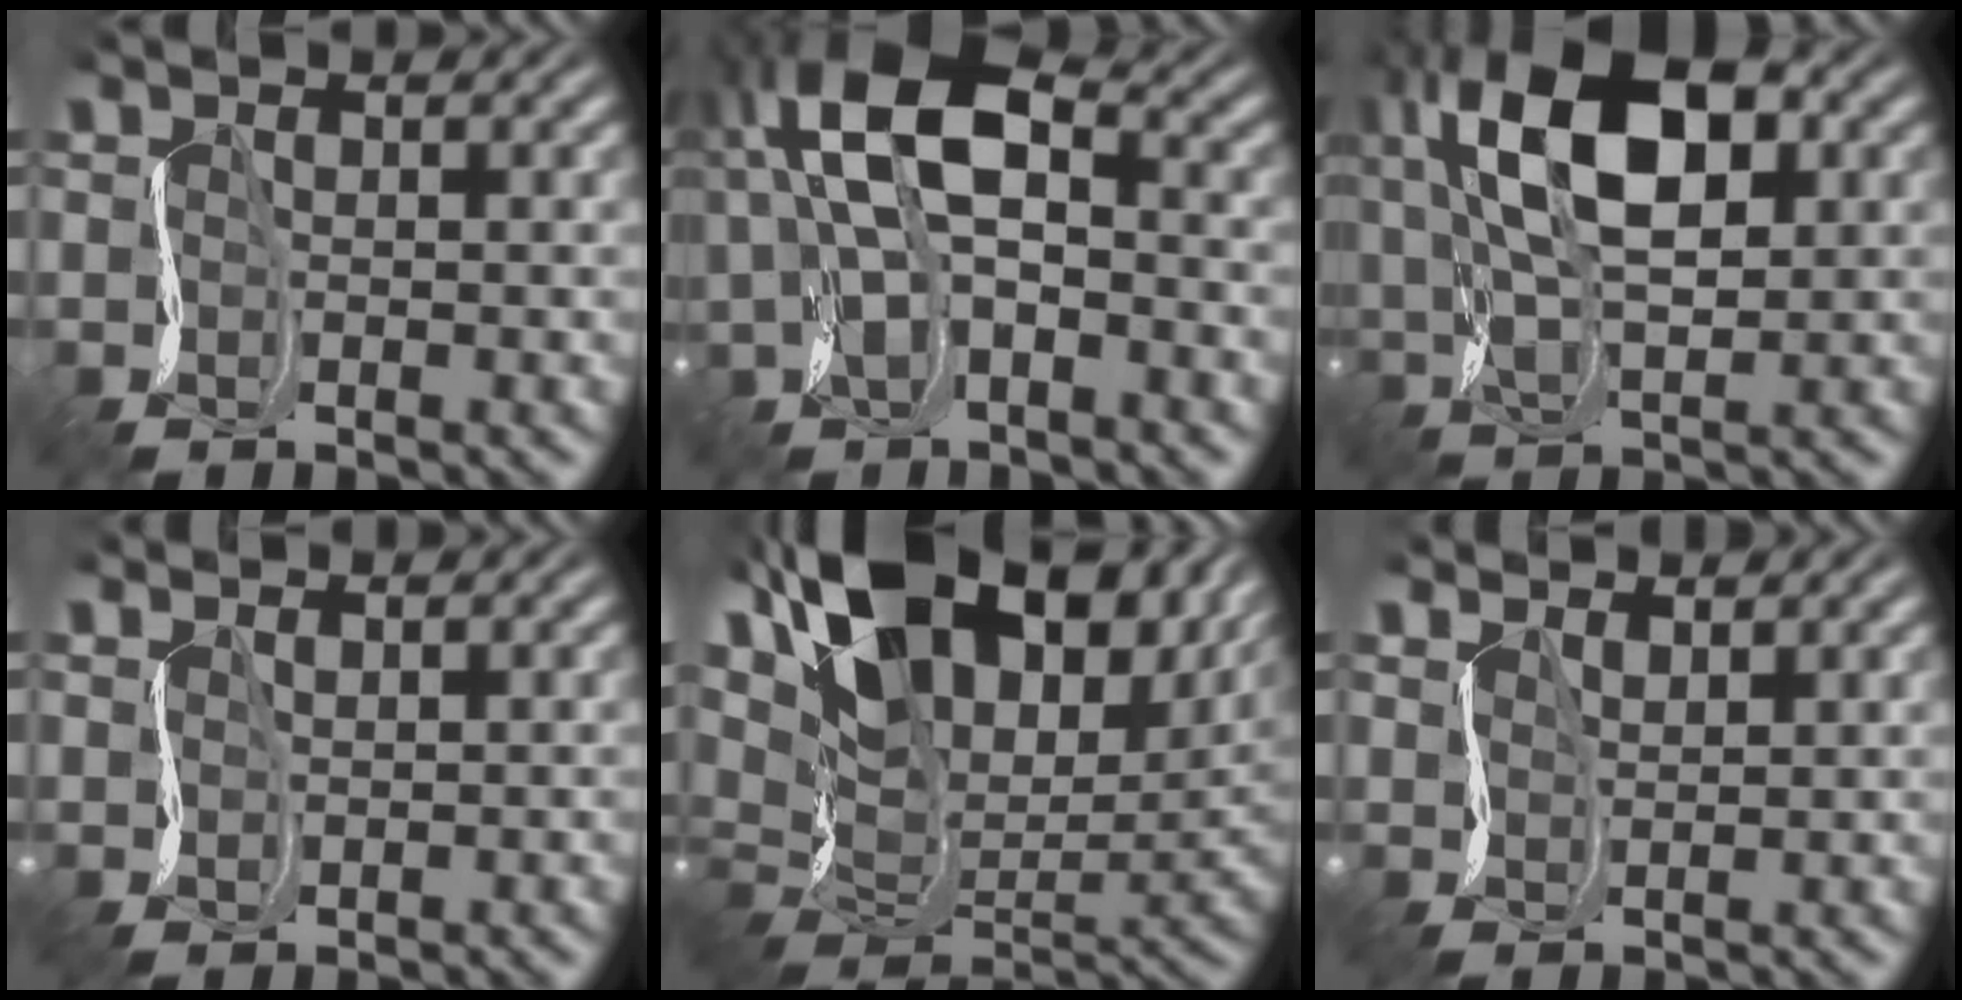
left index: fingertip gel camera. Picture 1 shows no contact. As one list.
[{"total": 8.8, "force": [1.4, 4.5, 7.5], "torque": [-0.148, 0.019, 0.016]}, {"total": 11.7, "force": [4.3, 5.6, 9.3], "torque": [-0.172, 0.018, 0.068]}, {"total": 1.2, "force": [1.1, 0.3, -0.3], "torque": [0.002, 0.002, 0.027]}, {"total": 18.5, "force": [9.7, 9.5, 12.6], "torque": [-0.246, 0.025, 0.177]}, {"total": 2.6, "force": [2.6, 0.2, 0.0], "torque": [-0.007, 0.005, 0.052]}]